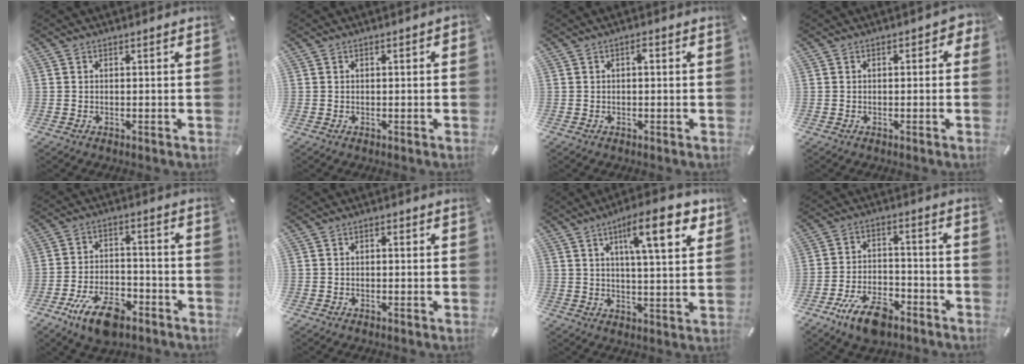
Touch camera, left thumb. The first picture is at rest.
{"total": 0.7, "force": [-0.2, 0.3, 0.6], "torque": [-0.009, 0.002, -0.004]}
{"total": 1.6, "force": [0.1, 0.6, 1.5], "torque": [-0.030, 0.006, 0.000]}
{"total": 2.1, "force": [-0.4, 1.2, 1.6], "torque": [-0.022, 0.005, -0.010]}
{"total": 11.1, "force": [-6.7, 5.5, 6.9], "torque": [-0.133, 0.038, -0.120]}
{"total": 0.9, "force": [0.0, 0.6, 0.7], "torque": [-0.013, 0.005, -0.001]}
{"total": 14.3, "force": [7.1, 3.8, 11.8], "torque": [-0.172, -0.025, 0.105]}
{"total": 10.7, "force": [-6.9, 5.0, 6.5], "torque": [-0.126, 0.039, -0.126]}